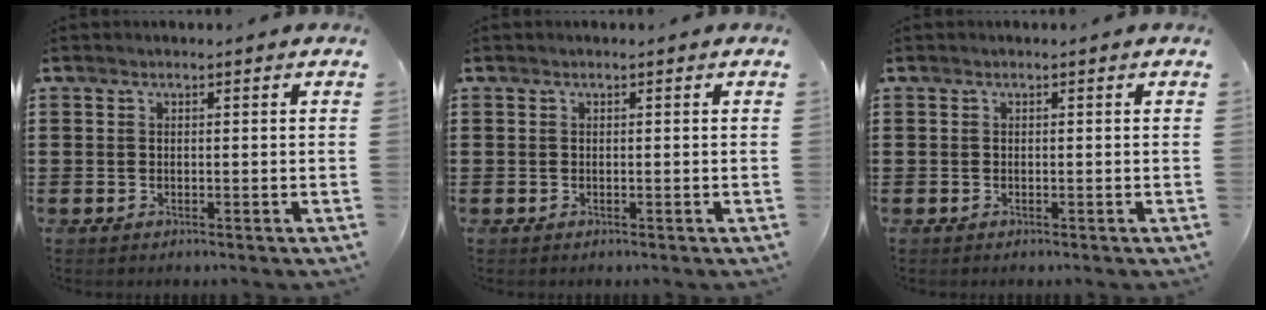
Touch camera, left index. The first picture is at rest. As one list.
[{"total": 0.0}, {"total": 0.0}]